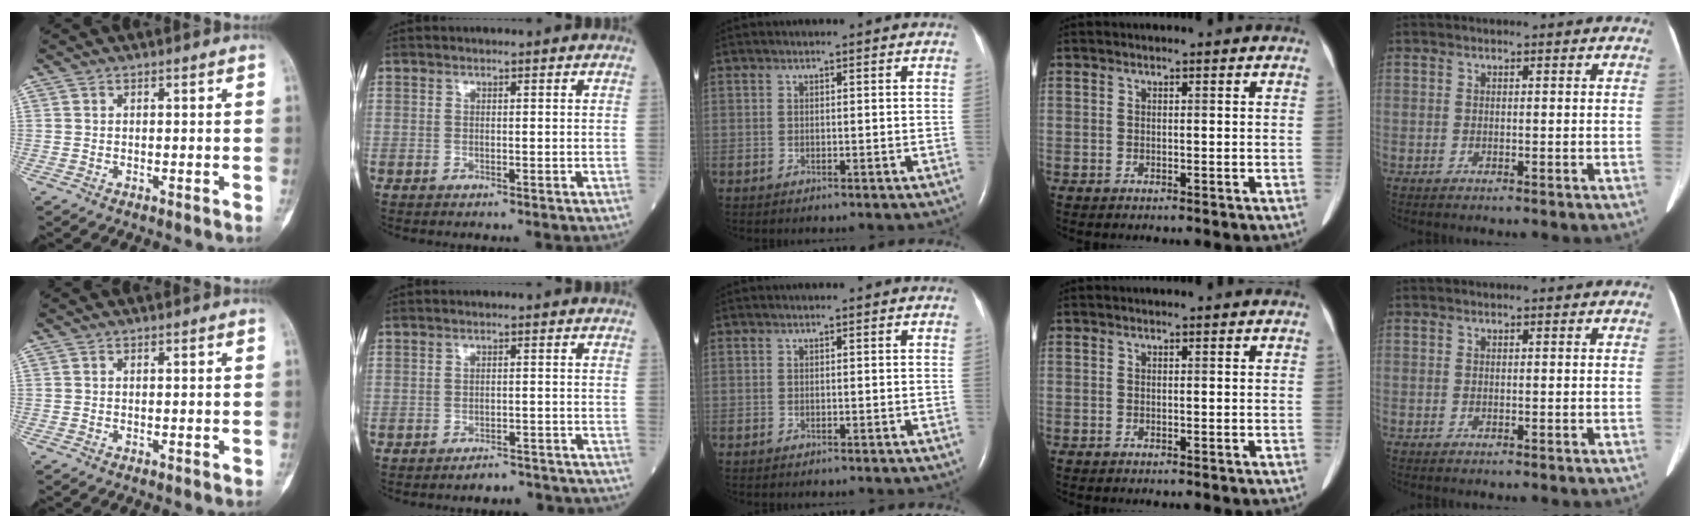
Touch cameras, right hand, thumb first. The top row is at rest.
{"index": {"total": 7.2, "force": [-6.8, 1.9, 1.5], "torque": [-0.005, 0.003, -0.078]}}